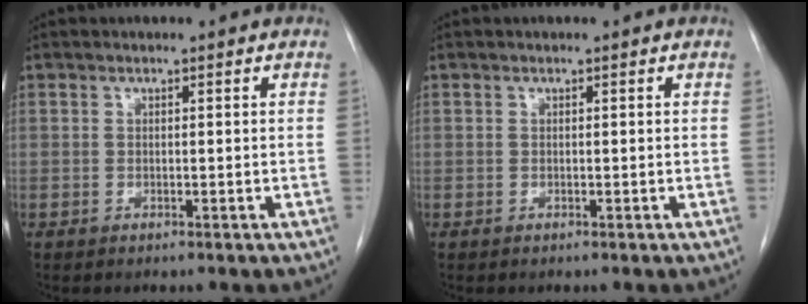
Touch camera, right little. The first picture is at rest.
{"total": 0.0}